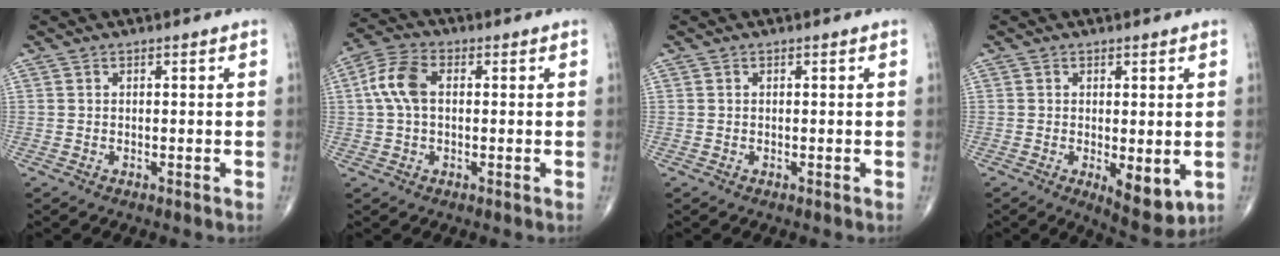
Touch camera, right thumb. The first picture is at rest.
{"total": 7.6, "force": [0.9, 4.6, 5.9], "torque": [-0.130, 0.022, 0.011]}
{"total": 0.0}
{"total": 7.0, "force": [-1.4, 3.0, 6.2], "torque": [-0.081, -0.020, -0.013]}